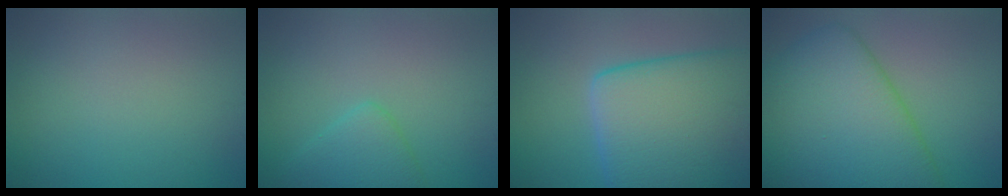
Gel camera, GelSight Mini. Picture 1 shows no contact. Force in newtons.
{"total": 2.8, "press": 2.8, "slide": 0.1}
{"total": 14.0, "press": 14.0, "slide": 0.9}
{"total": 10.2, "press": 10.2, "slide": 0.4}